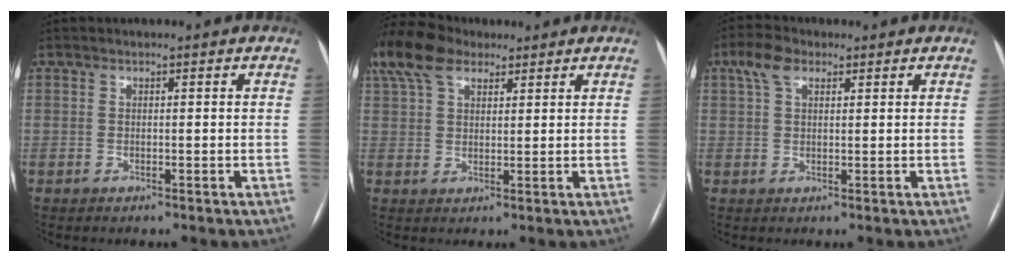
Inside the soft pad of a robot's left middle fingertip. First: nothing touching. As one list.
[{"total": 12.4, "force": [8.4, 6.2, 6.6], "torque": [-0.163, 0.058, 0.159]}, {"total": 3.7, "force": [1.9, 1.8, 2.5], "torque": [-0.057, 0.021, 0.039]}]